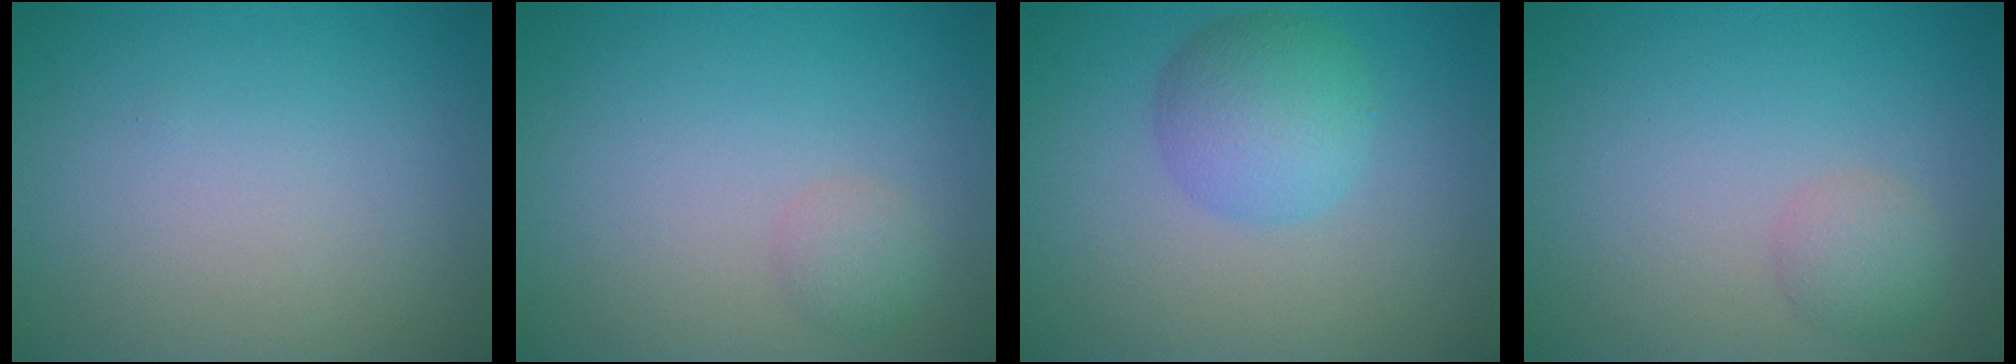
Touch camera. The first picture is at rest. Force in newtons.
{"total": 1.5, "press": 1.5, "slide": 0.1}
{"total": 4.3, "press": 4.3, "slide": 0.0}
{"total": 1.9, "press": 1.9, "slide": 0.1}